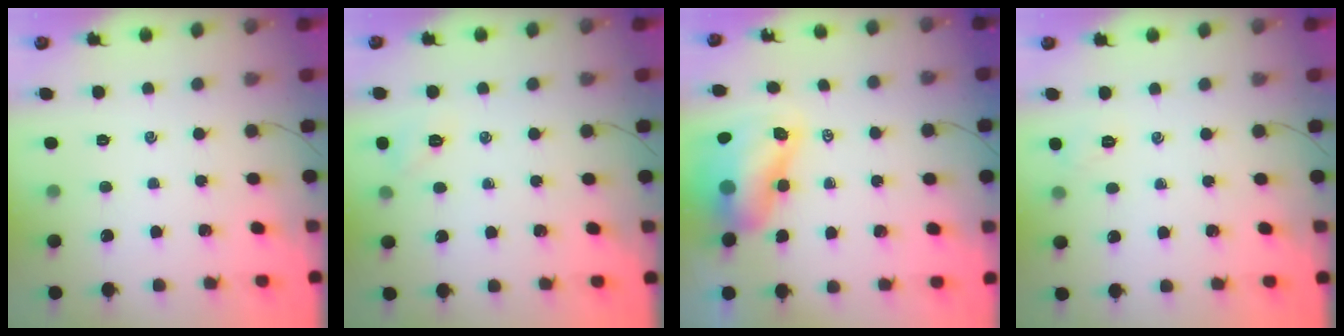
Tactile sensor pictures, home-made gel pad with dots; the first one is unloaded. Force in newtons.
{"total": 5.5, "press": 5.3, "slide": 1.4}
{"total": 9.6, "press": 9.2, "slide": 2.7}
{"total": 4.0, "press": 3.9, "slide": 1.2}